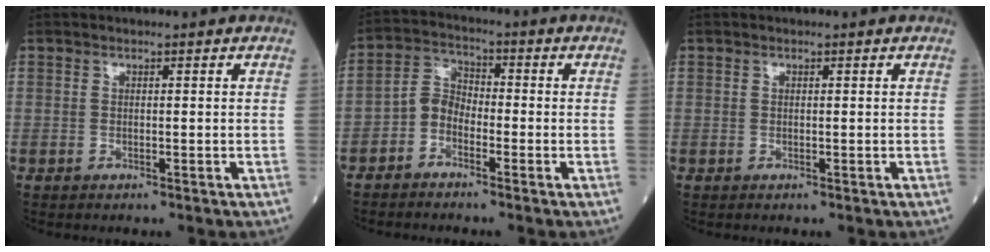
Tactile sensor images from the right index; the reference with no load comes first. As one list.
[{"total": 3.9, "force": [-2.2, 2.7, 1.8], "torque": [-0.023, 0.013, -0.052]}, {"total": 0.0}]